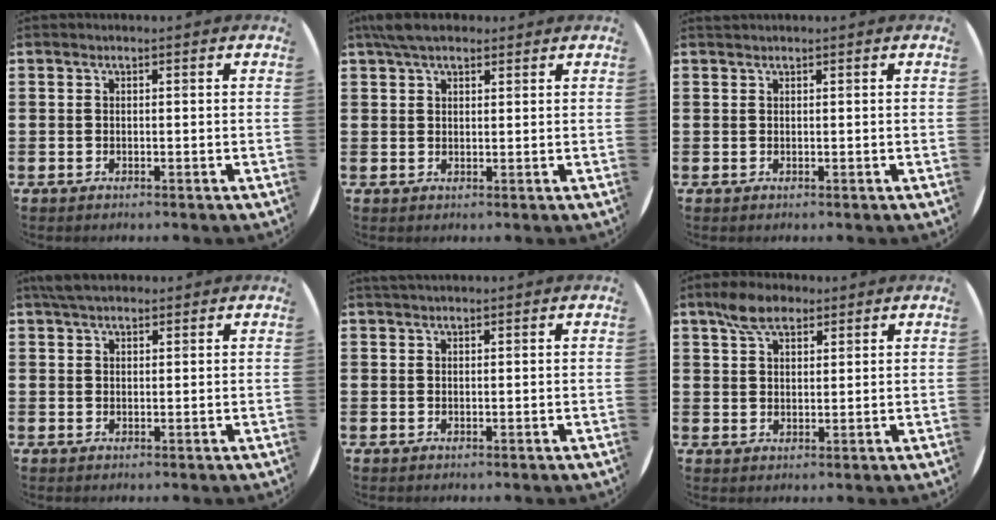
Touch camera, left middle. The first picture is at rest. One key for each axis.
{"total": 4.0, "fx": 3.3, "fy": 1.5, "fz": 1.7, "tx": -0.033, "ty": -0.001, "tz": 0.061}
{"total": 0.0}
{"total": 2.8, "fx": 2.5, "fy": 0.9, "fz": 1.0, "tx": -0.025, "ty": 0.005, "tz": 0.047}
{"total": 0.7, "fx": 0.6, "fy": 0.0, "fz": 0.2, "tx": -0.004, "ty": 0.000, "tz": 0.013}
{"total": 5.1, "fx": 3.8, "fy": 2.5, "fz": 2.3, "tx": -0.048, "ty": 0.003, "tz": 0.070}